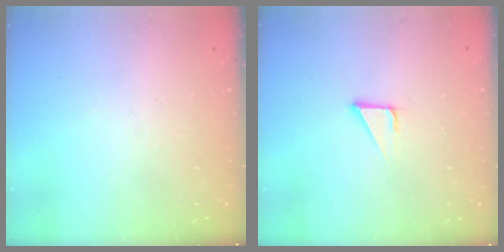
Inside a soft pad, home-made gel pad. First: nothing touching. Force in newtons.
{"total": 2.1, "press": 2.1, "slide": 0.1}